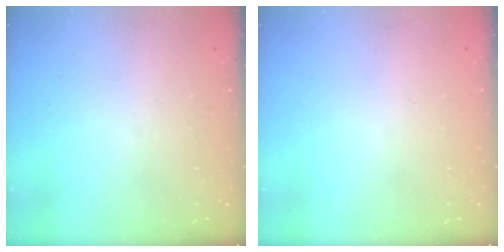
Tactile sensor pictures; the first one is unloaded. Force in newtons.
{"total": 0.0}